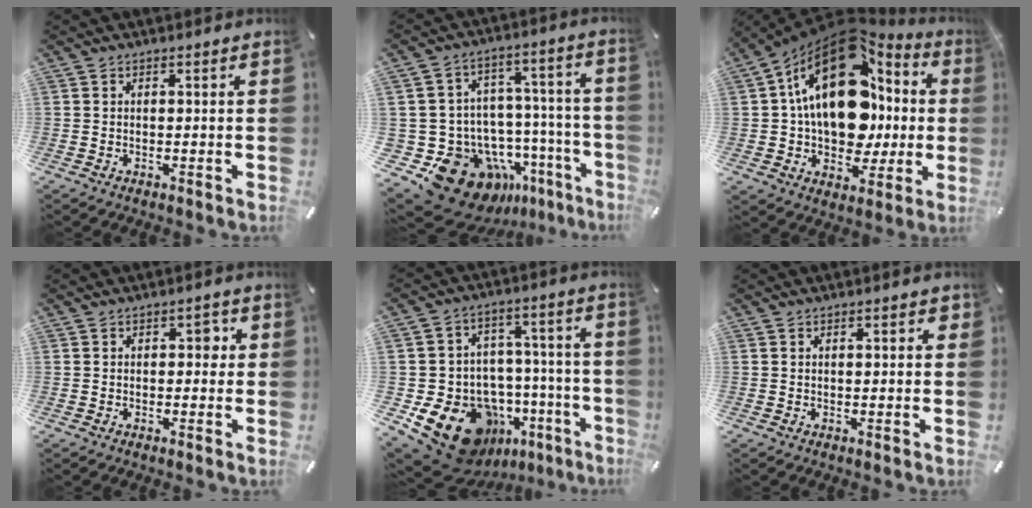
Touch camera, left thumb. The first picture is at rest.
{"total": 19.3, "force": [-11.6, 12.7, 8.6], "torque": [-0.146, 0.046, -0.166]}
{"total": 24.1, "force": [4.1, 16.2, 17.4], "torque": [-0.286, -0.026, 0.074]}
{"total": 2.7, "force": [0.2, 1.8, 1.9], "torque": [-0.008, -0.001, -0.007]}
{"total": 19.6, "force": [-10.3, 13.5, 9.7], "torque": [-0.160, 0.057, -0.143]}
{"total": 1.1, "force": [0.2, 0.6, 0.9], "torque": [-0.010, 0.002, 0.000]}